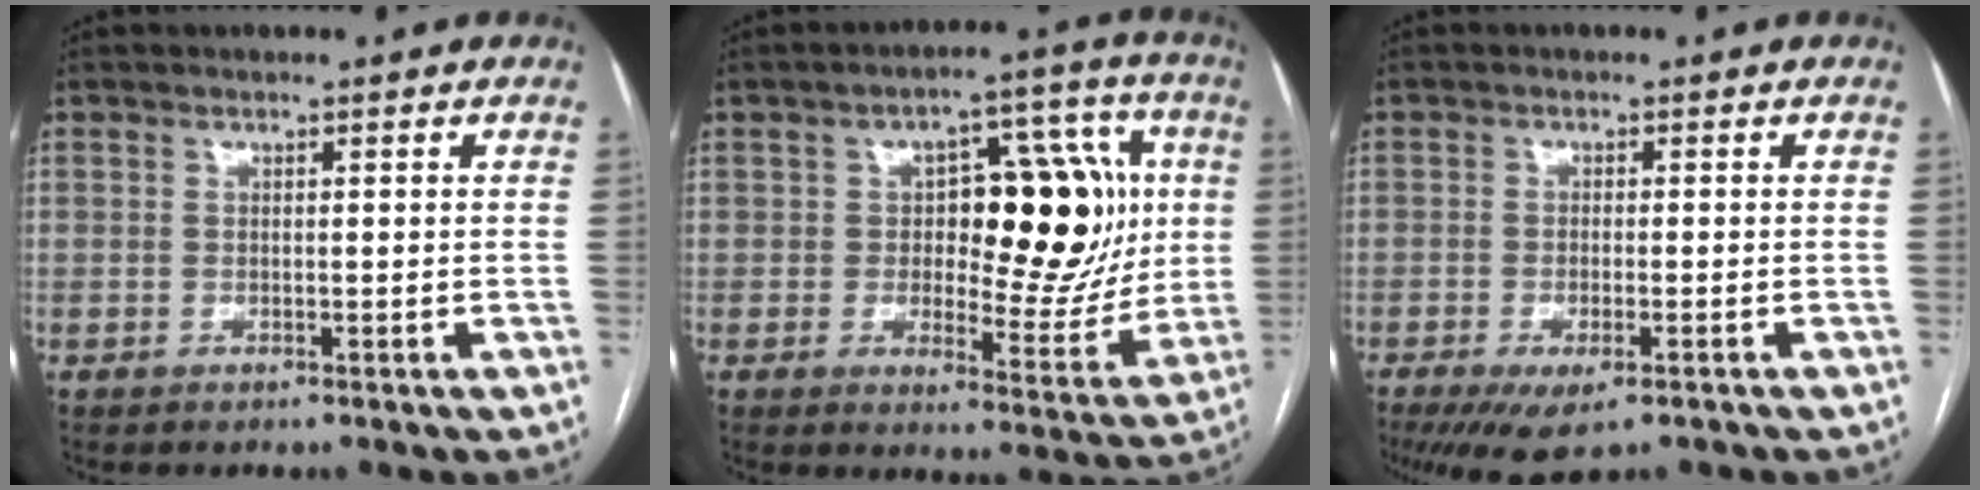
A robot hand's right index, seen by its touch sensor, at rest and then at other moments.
{"total": 17.5, "force": [2.4, 8.0, 15.4], "torque": [-0.198, 0.028, 0.042]}
{"total": 6.6, "force": [-4.1, 2.1, 4.7], "torque": [-0.075, -0.015, -0.064]}